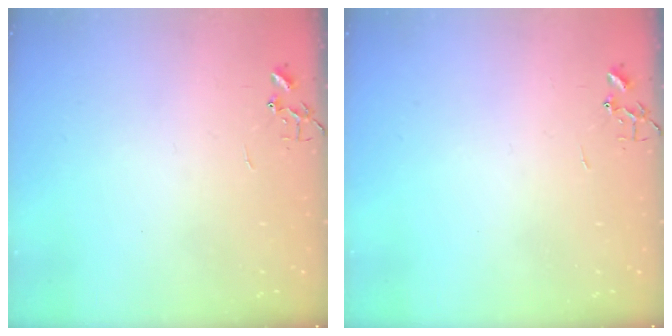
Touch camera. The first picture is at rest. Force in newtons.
{"total": 0.0}